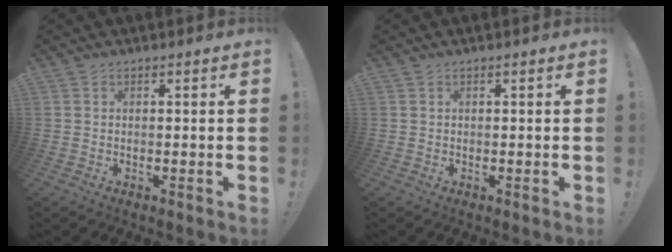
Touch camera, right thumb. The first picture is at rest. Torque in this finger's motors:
{"motor_torque": [-0.07, -0.04, 0.03, -0.01, 0.06]}